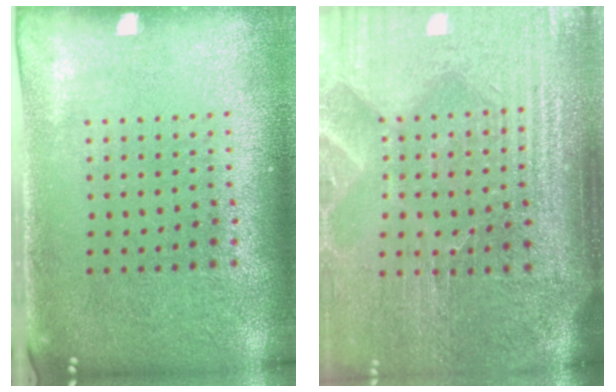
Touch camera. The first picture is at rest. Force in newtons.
{"total": 4.9, "press": 4.2, "slide": 2.5}